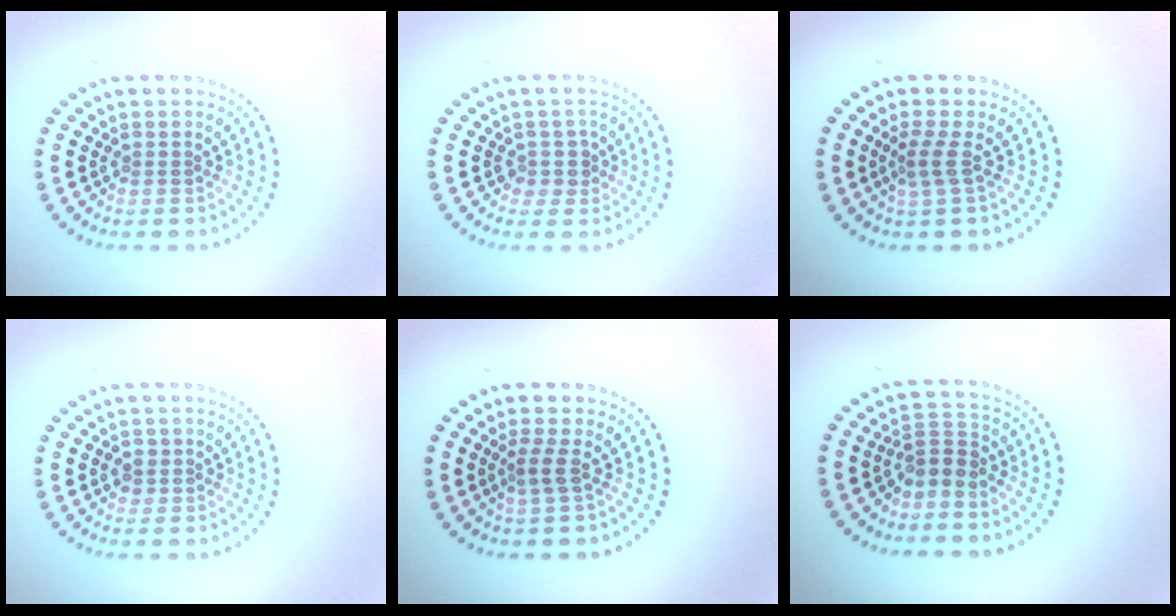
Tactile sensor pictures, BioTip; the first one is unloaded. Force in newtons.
{"total": 1.7, "press": 1.4, "slide": 1.0}
{"total": 1.8, "press": 1.1, "slide": 1.4}
{"total": 1.3, "press": 1.2, "slide": 0.6}
{"total": 1.8, "press": 1.3, "slide": 1.3}
{"total": 2.6, "press": 2.2, "slide": 1.5}